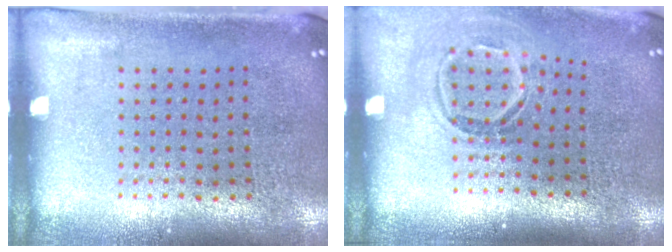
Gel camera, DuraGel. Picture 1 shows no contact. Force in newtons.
{"total": 1.6, "press": 1.1, "slide": 1.2}